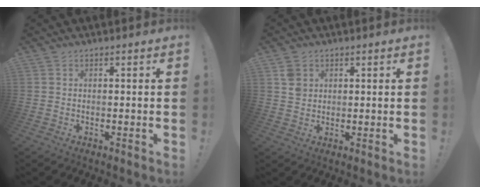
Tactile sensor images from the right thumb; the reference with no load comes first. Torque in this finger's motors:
{"motor_torque": [0.41, 0.57, 0.56, 0.14, 0.03]}